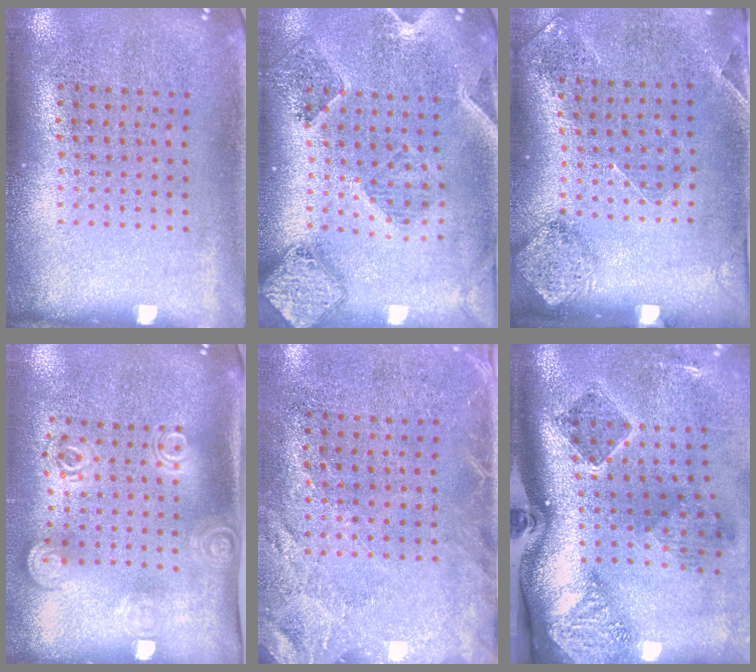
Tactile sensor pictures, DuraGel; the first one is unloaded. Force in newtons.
{"total": 1.6, "press": 1.5, "slide": 0.4}
{"total": 1.7, "press": 1.4, "slide": 1.0}
{"total": 1.8, "press": 1.3, "slide": 1.3}
{"total": 2.6, "press": 2.0, "slide": 1.6}
{"total": 2.7, "press": 1.8, "slide": 2.1}